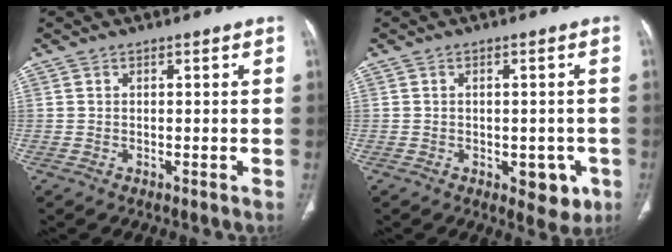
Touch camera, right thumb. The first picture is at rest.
{"total": 5.9, "force": [-2.1, 3.4, 4.3], "torque": [-0.024, 0.005, -0.018]}